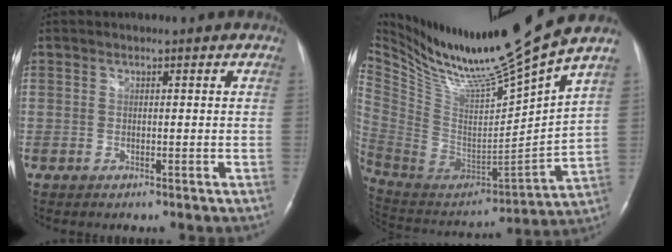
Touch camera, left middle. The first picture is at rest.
{"total": 22.0, "force": [18.6, -1.6, 11.6], "torque": [-0.209, -0.068, 0.331]}